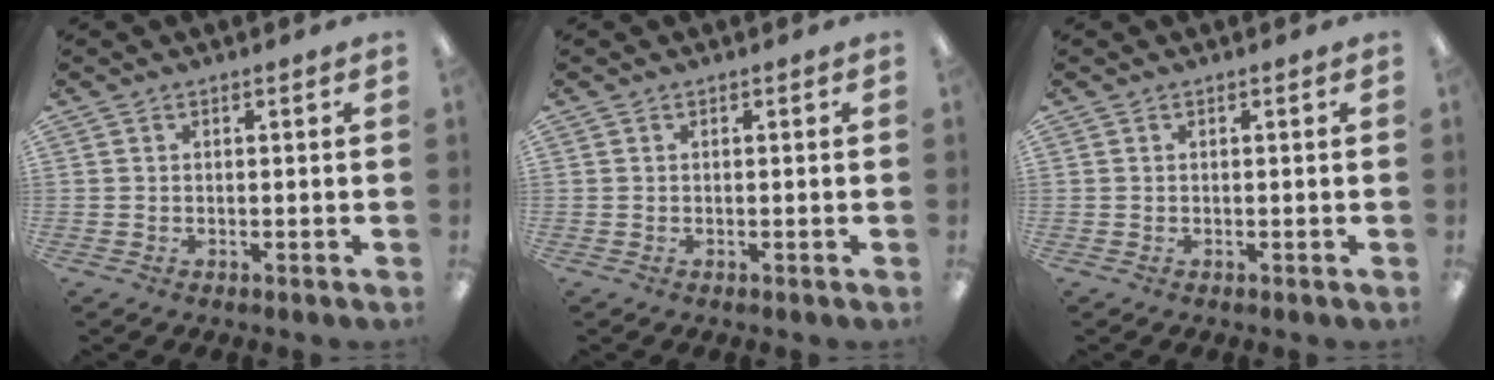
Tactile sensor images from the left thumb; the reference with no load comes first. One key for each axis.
{"total": 0.0}
{"total": 0.0}